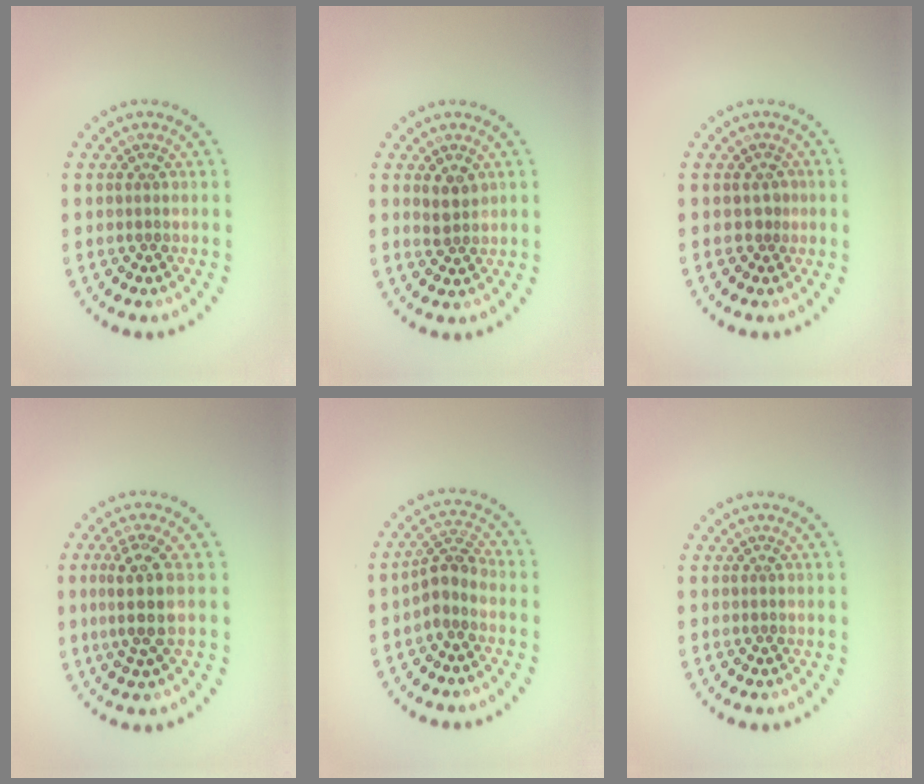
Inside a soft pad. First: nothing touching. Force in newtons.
{"total": 1.7, "press": 1.5, "slide": 0.7}
{"total": 0.9, "press": 0.5, "slide": 0.7}
{"total": 3.4, "press": 2.9, "slide": 1.9}
{"total": 2.5, "press": 2.0, "slide": 1.5}
{"total": 0.0}